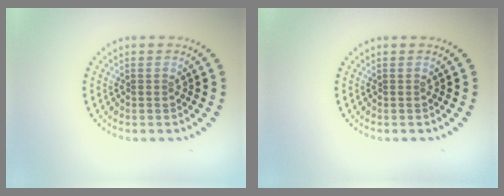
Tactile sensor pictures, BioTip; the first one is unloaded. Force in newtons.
{"total": 0.0}